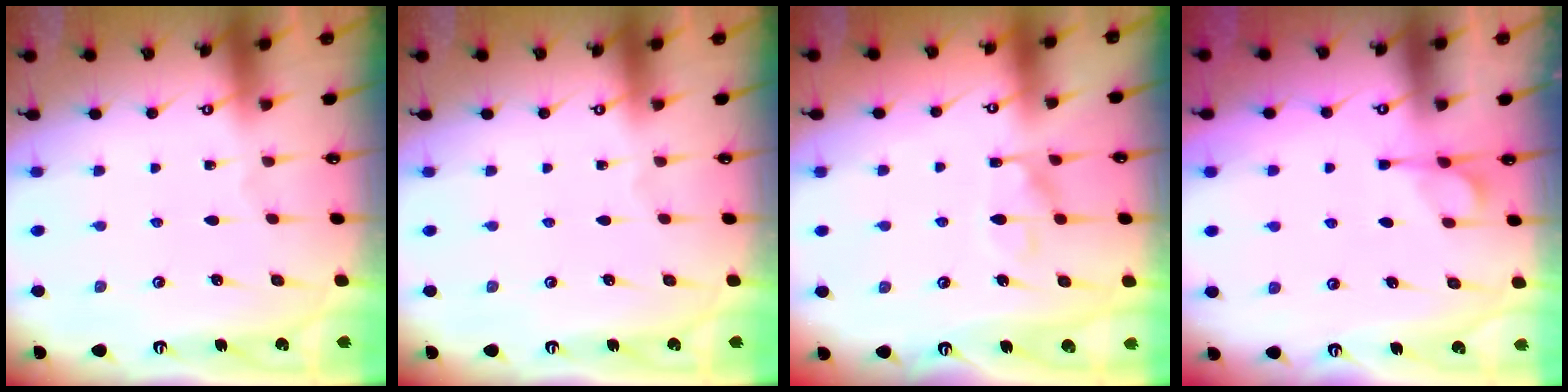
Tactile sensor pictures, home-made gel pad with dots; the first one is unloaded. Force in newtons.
{"total": 0.0}
{"total": 8.5, "press": 8.4, "slide": 0.9}
{"total": 1.9, "press": 1.6, "slide": 1.1}